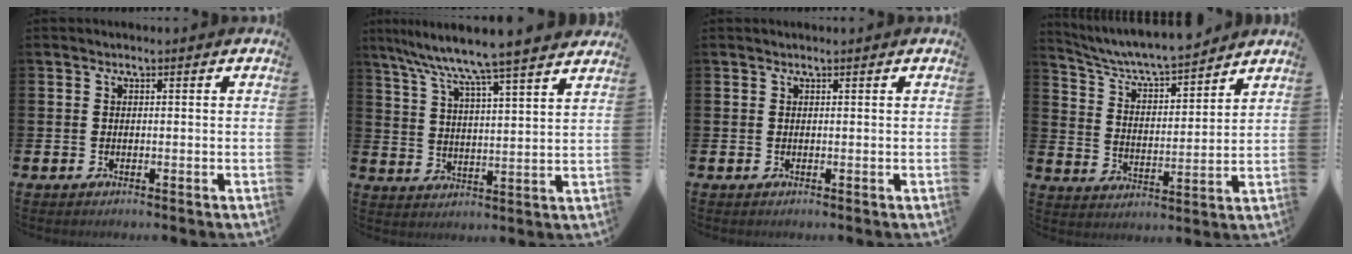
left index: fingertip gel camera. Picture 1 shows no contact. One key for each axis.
{"total": 8.8, "fx": 8.2, "fy": -0.1, "fz": 3.3, "tx": -0.087, "ty": -0.059, "tz": 0.137}
{"total": 0.0}
{"total": 6.5, "fx": 6.2, "fy": 0.6, "fz": 1.9, "tx": -0.067, "ty": -0.048, "tz": 0.103}